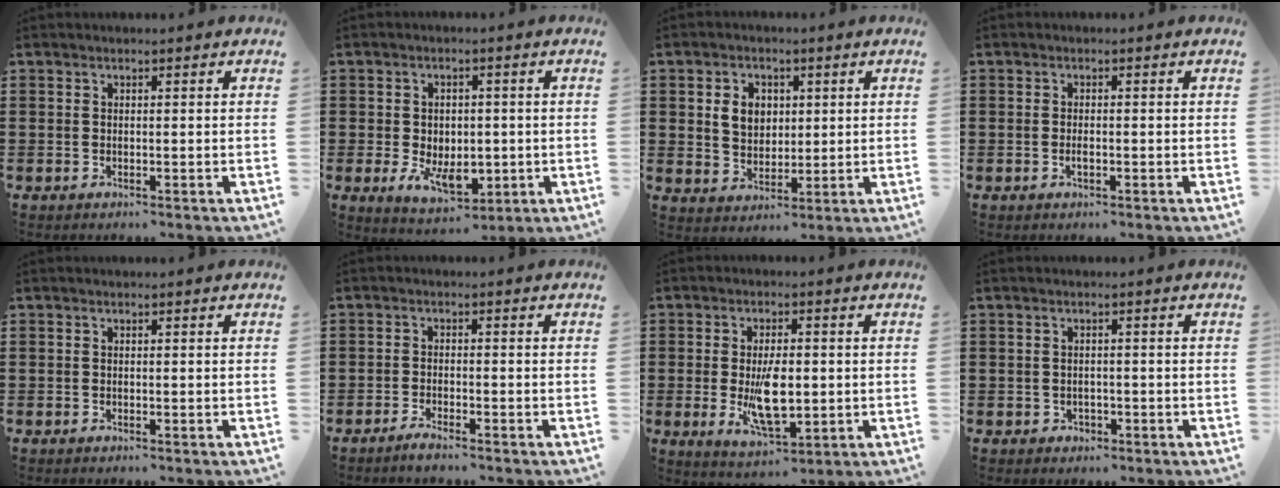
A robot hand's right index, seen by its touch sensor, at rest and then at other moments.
{"total": 6.0, "force": [-1.3, 4.2, 4.2], "torque": [-0.076, 0.007, -0.023]}
{"total": 4.9, "force": [1.1, 4.0, 2.6], "torque": [-0.066, 0.013, 0.018]}
{"total": 1.0, "force": [-0.3, 0.4, 0.9], "torque": [-0.017, -0.005, -0.005]}
{"total": 0.0}
{"total": 1.8, "force": [-1.7, -0.1, 0.5], "torque": [-0.009, 0.001, -0.032]}
{"total": 8.2, "force": [-0.7, 3.5, 7.4], "torque": [-0.140, -0.005, -0.014]}
{"total": 1.0, "force": [-0.5, 0.8, 0.2], "torque": [-0.008, 0.001, -0.012]}